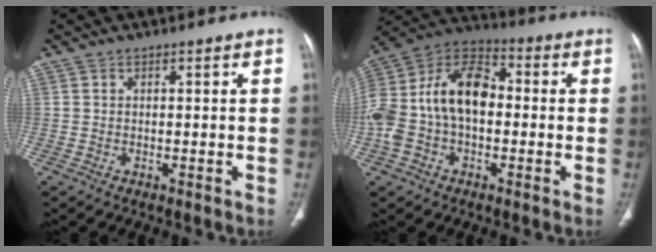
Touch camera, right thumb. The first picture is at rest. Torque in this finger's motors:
{"motor_torque": [2.41, 2.28, 1.70, -0.33, 0.21]}